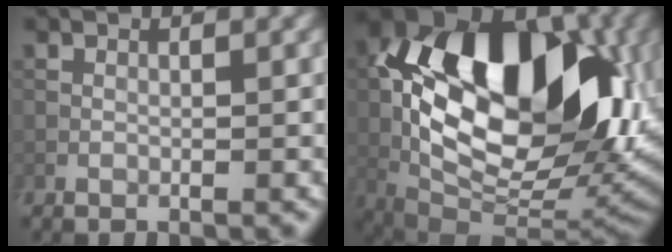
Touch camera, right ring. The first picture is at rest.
{"total": 18.6, "force": [3.4, 10.7, 14.7], "torque": [-0.237, 0.027, 0.047]}